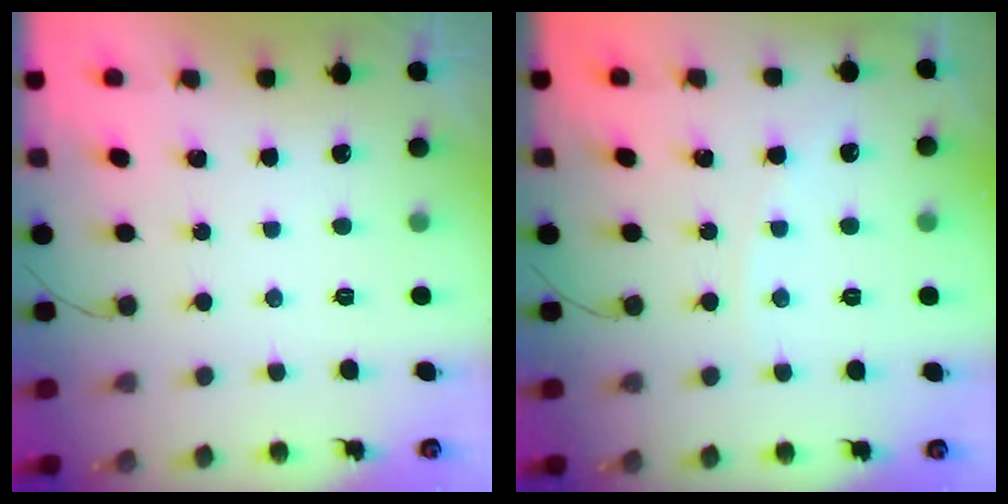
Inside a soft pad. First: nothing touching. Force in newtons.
{"total": 2.8, "press": 2.8, "slide": 0.3}